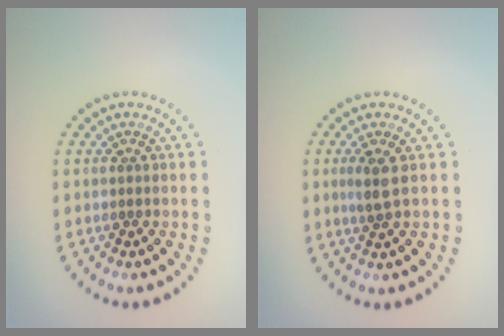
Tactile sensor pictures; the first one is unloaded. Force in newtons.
{"total": 1.8, "press": 1.5, "slide": 0.9}